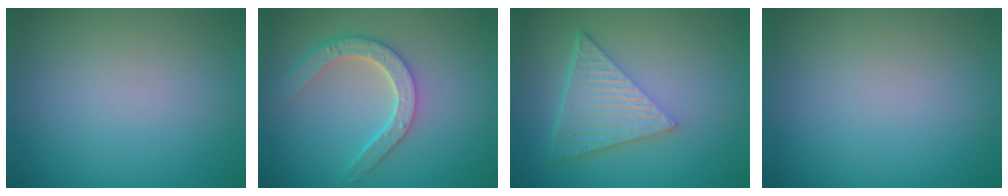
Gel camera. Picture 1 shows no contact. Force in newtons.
{"total": 4.6, "press": 3.6, "slide": 2.8}
{"total": 6.5, "press": 4.5, "slide": 4.7}
{"total": 0.0}